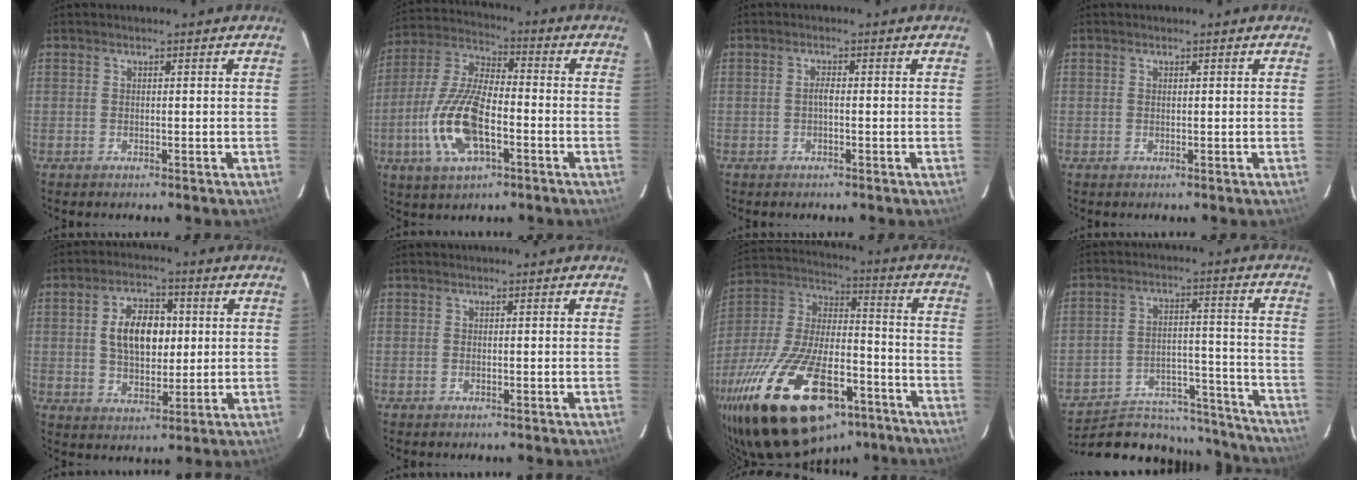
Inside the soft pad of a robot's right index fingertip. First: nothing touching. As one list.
[{"total": 15.3, "force": [-4.8, 6.3, 13.1], "torque": [-0.283, -0.004, -0.092]}, {"total": 1.1, "force": [-0.3, 0.2, 1.1], "torque": [-0.021, 0.005, -0.007]}, {"total": 0.0}, {"total": 10.3, "force": [1.5, 6.2, 8.1], "torque": [-0.142, 0.019, 0.033]}, {"total": 0.0}, {"total": 33.1, "force": [-19.4, 14.3, 22.6], "torque": [-0.441, -0.023, -0.305]}, {"total": 22.0, "force": [-19.0, 8.8, 6.9], "torque": [-0.133, 0.037, -0.238]}]